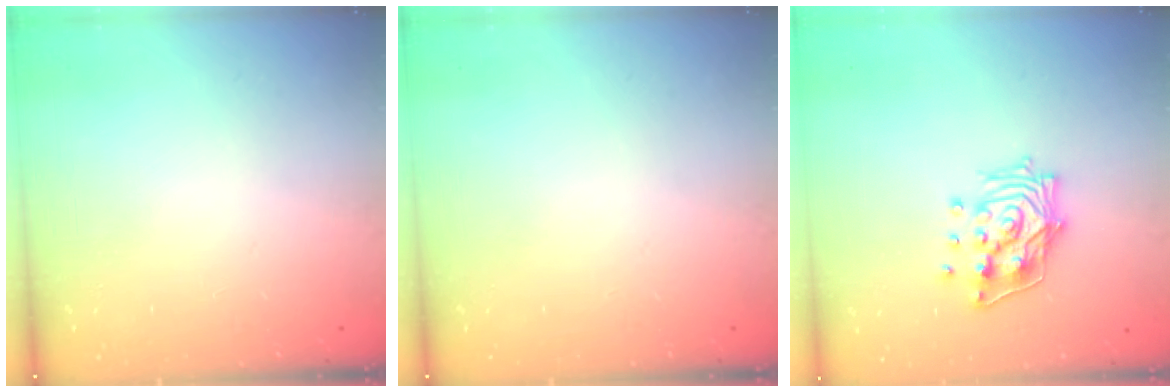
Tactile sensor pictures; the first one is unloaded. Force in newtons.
{"total": 0.0}
{"total": 13.5, "press": 13.5, "slide": 1.6}